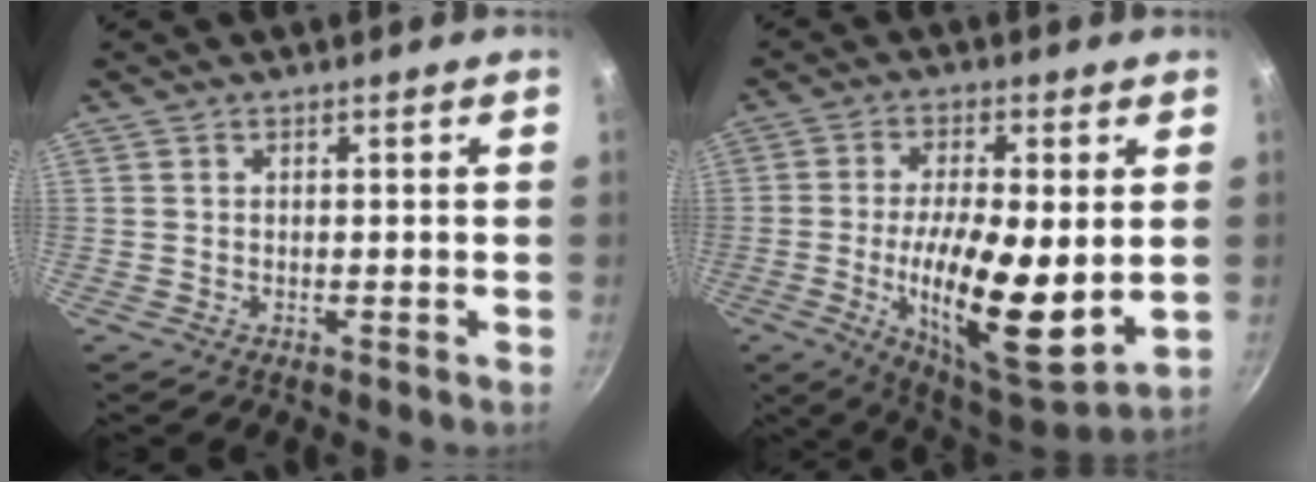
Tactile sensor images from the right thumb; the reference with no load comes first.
{"total": 18.5, "force": [-1.4, 6.2, 17.4], "torque": [-0.281, -0.019, -0.020]}